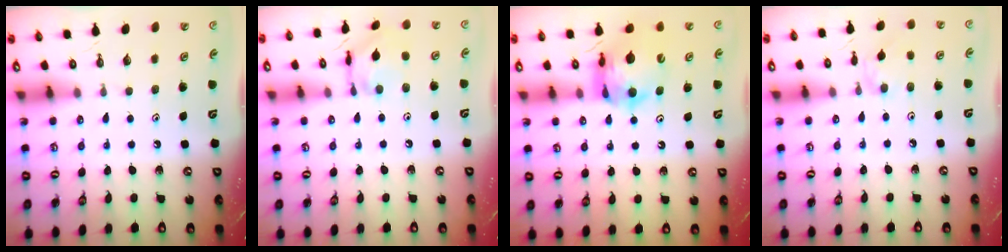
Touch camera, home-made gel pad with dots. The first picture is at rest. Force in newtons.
{"total": 9.7, "press": 9.7, "slide": 0.7}
{"total": 12.9, "press": 12.8, "slide": 1.3}
{"total": 2.5, "press": 2.5, "slide": 0.4}